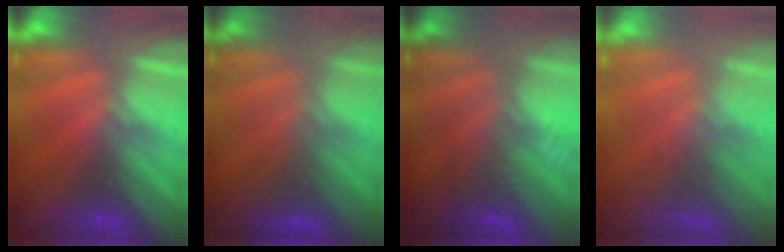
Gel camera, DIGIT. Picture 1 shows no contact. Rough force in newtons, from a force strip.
{"total": 2.7}
{"total": 2.8}
{"total": 2.8}